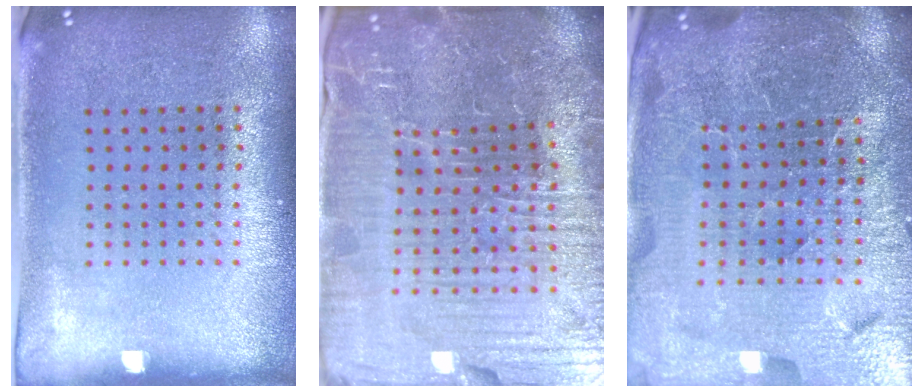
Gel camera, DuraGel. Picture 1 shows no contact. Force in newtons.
{"total": 7.3, "press": 6.6, "slide": 3.3}
{"total": 6.2, "press": 5.5, "slide": 2.8}